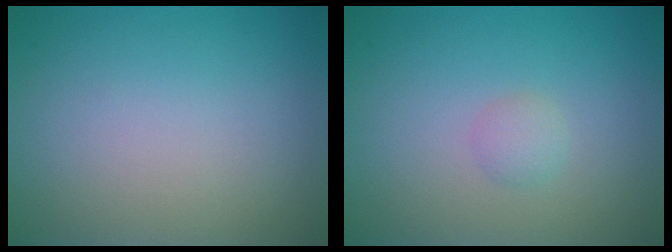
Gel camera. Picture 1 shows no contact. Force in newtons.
{"total": 1.1, "press": 1.1, "slide": 0.0}